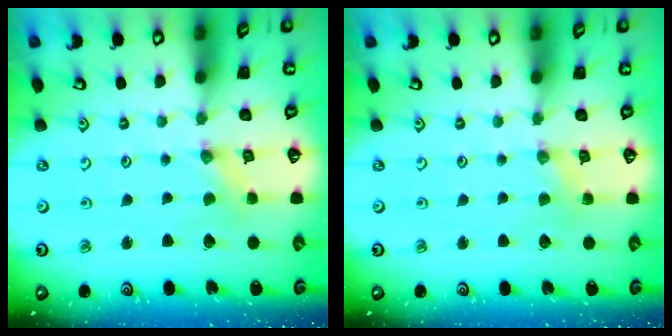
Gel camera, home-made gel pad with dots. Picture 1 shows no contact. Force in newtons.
{"total": 1.4, "press": 1.4, "slide": 0.3}